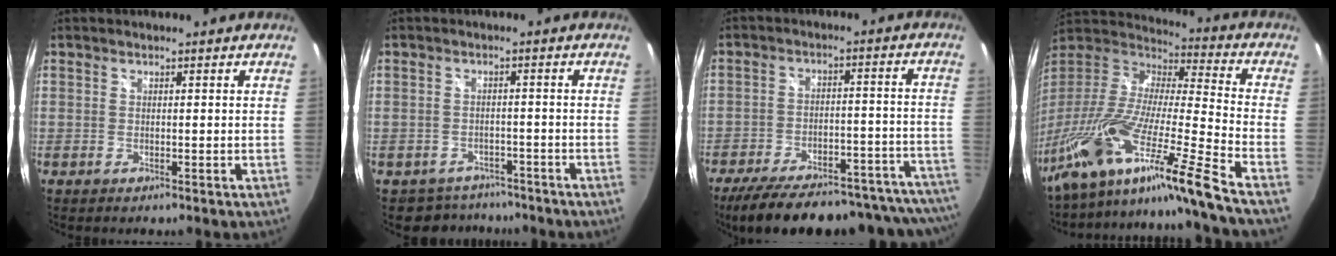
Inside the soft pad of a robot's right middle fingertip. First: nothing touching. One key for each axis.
{"total": 5.5, "fx": -4.6, "fy": 2.9, "fz": 0.0, "tx": -0.009, "ty": 0.016, "tz": -0.066}
{"total": 32.1, "fx": -28.4, "fy": 7.5, "fz": 13.0, "tx": -0.198, "ty": -0.014, "tz": -0.365}
{"total": 27.1, "fx": -19.0, "fy": -0.8, "fz": 19.2, "tx": -0.299, "ty": -0.085, "tz": -0.337}